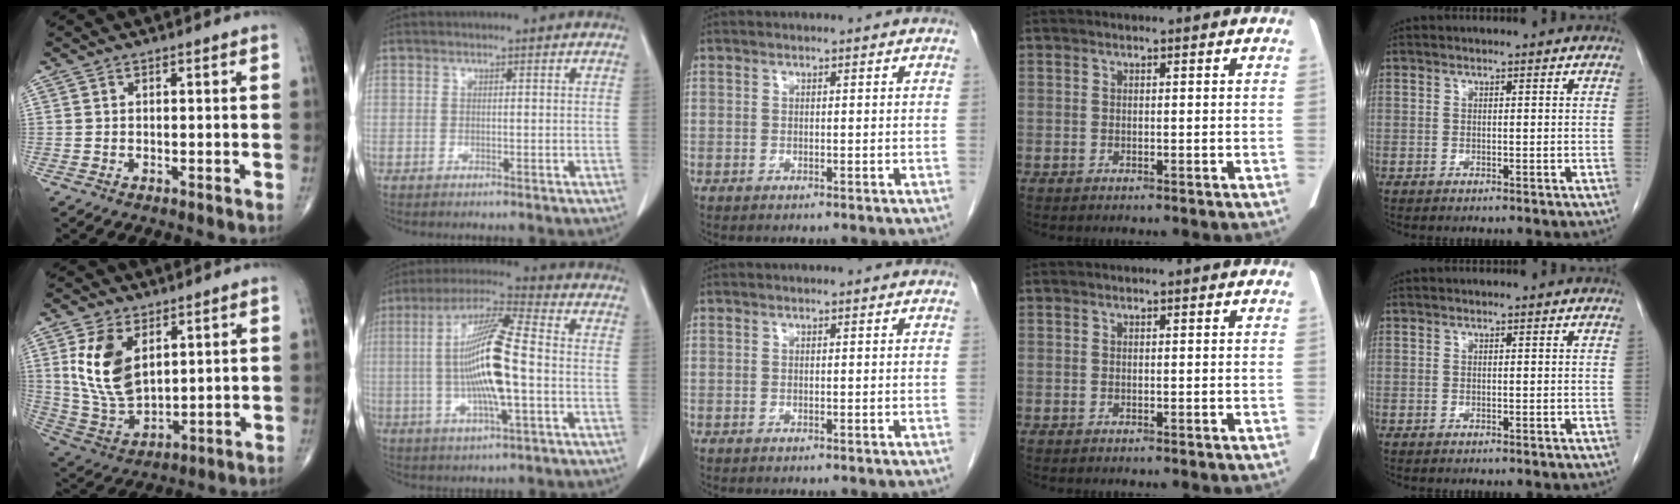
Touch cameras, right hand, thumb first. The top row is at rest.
{"thumb": {"total": 13.5, "force": [4.5, 7.9, 10.0], "torque": [-0.184, -0.022, 0.103]}, "index": {"total": 14.5, "force": [-1.2, 1.6, 14.4], "torque": [-0.279, 0.004, -0.026]}}